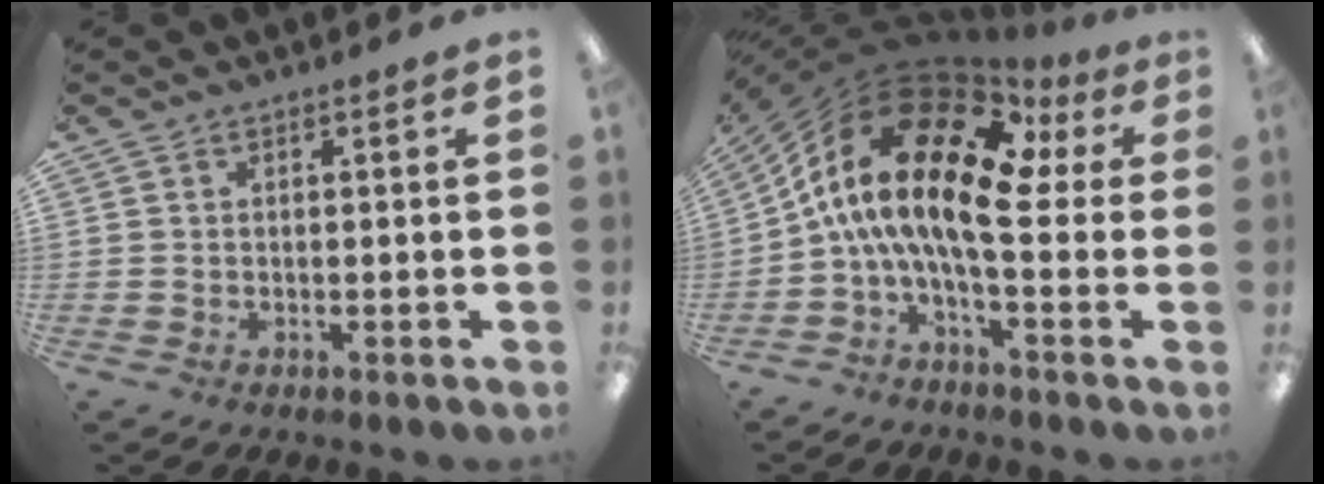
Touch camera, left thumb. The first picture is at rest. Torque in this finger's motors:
{"motor_torque": [-0.01, 1.89, 2.77, 0.00, 0.76]}